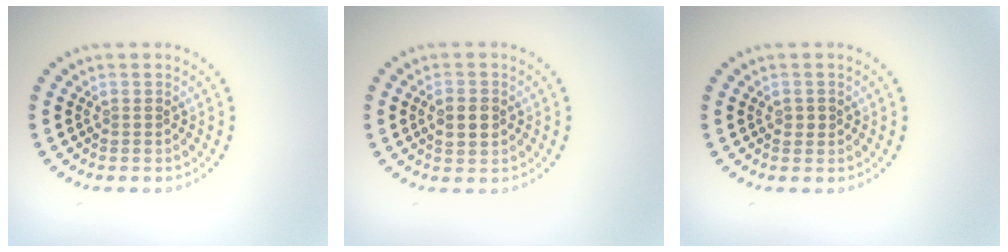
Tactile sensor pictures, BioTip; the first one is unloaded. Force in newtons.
{"total": 2.2, "press": 2.2, "slide": 0.0}
{"total": 1.0, "press": 1.0, "slide": 0.1}